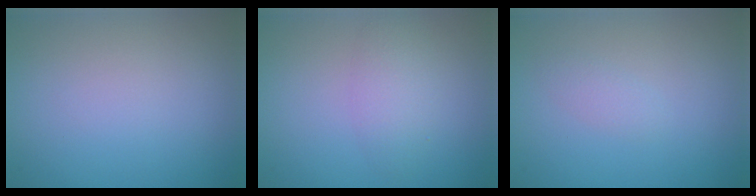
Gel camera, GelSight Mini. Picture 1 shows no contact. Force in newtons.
{"total": 2.4, "press": 2.4, "slide": 0.0}
{"total": 1.1, "press": 1.1, "slide": 0.1}